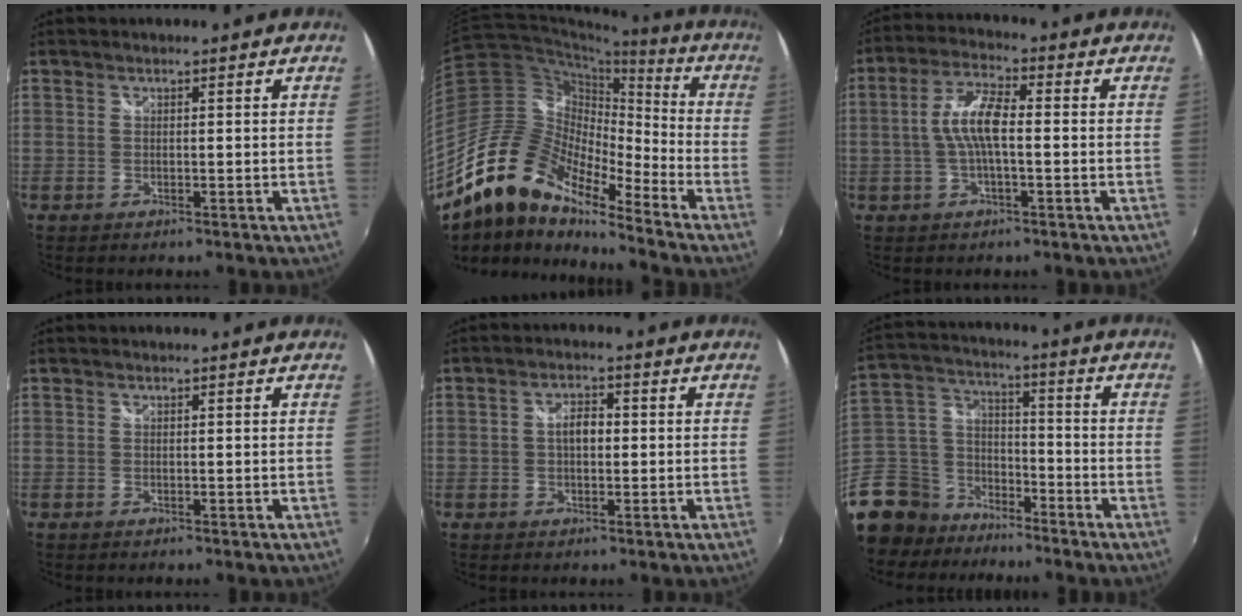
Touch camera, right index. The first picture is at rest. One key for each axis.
{"total": 18.5, "fx": -14.1, "fy": 6.2, "fz": 10.2, "tx": -0.179, "ty": -0.009, "tz": -0.283}
{"total": 7.6, "fx": -0.5, "fy": 2.1, "fz": 7.3, "tx": -0.148, "ty": 0.011, "tz": -0.011}
{"total": 0.0}
{"total": 3.6, "fx": 0.0, "fy": 2.0, "fz": 3.0, "tx": -0.050, "ty": 0.008, "tz": -0.001}
{"total": 19.4, "fx": -13.2, "fy": 13.0, "fz": 5.7, "tx": -0.203, "ty": 0.030, "tz": -0.234}